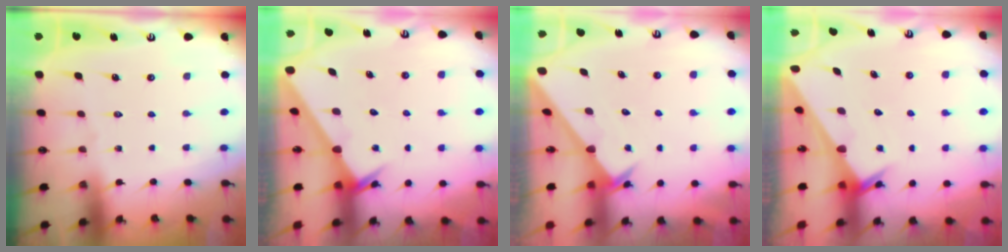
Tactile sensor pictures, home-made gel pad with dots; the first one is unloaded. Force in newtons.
{"total": 2.7, "press": 2.7, "slide": 0.3}
{"total": 2.4, "press": 2.4, "slide": 0.2}
{"total": 2.2, "press": 2.2, "slide": 0.1}